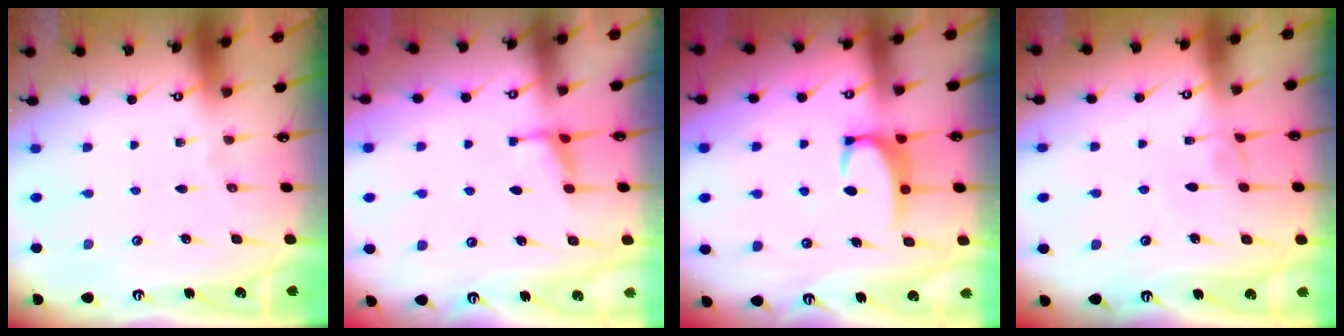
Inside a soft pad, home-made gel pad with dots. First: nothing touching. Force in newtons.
{"total": 4.1, "press": 4.1, "slide": 0.1}
{"total": 3.1, "press": 3.1, "slide": 0.3}
{"total": 2.1, "press": 2.0, "slide": 0.3}